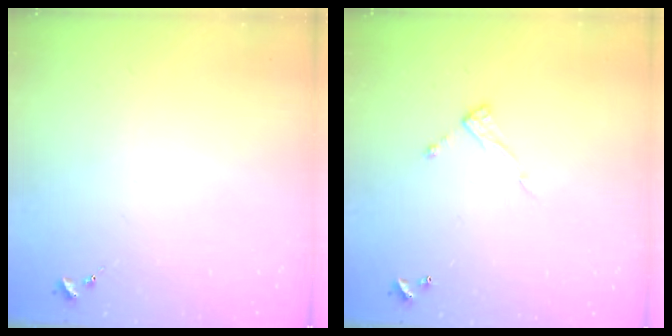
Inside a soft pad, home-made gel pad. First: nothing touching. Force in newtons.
{"total": 6.4, "press": 6.4, "slide": 0.2}